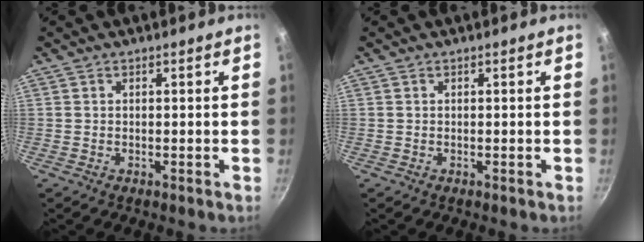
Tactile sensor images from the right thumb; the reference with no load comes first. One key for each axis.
{"total": 0.0}